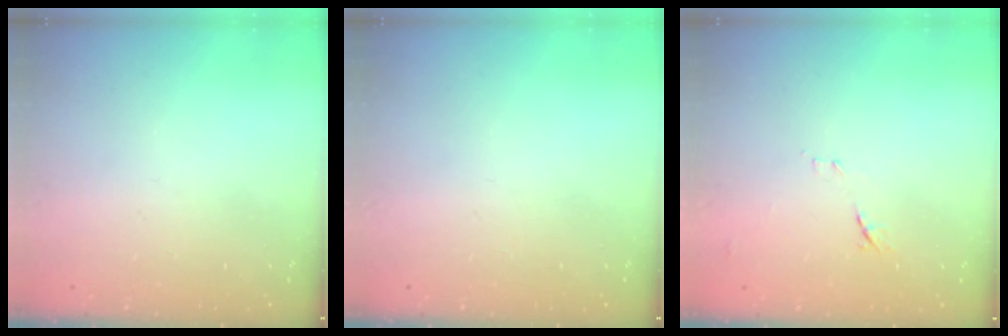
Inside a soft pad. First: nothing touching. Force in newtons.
{"total": 0.0}
{"total": 7.5, "press": 7.5, "slide": 0.8}